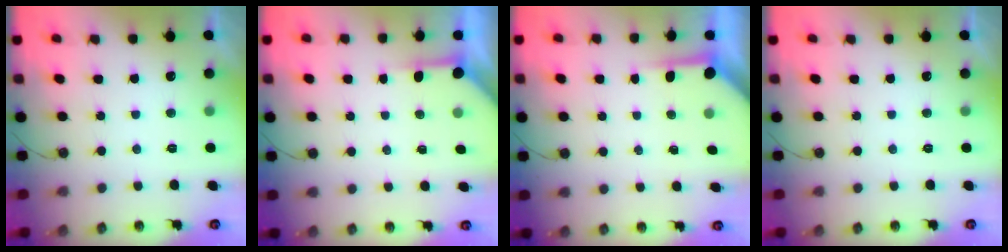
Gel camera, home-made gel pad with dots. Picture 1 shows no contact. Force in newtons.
{"total": 3.7, "press": 3.6, "slide": 0.5}
{"total": 3.5, "press": 3.5, "slide": 0.3}
{"total": 0.0}